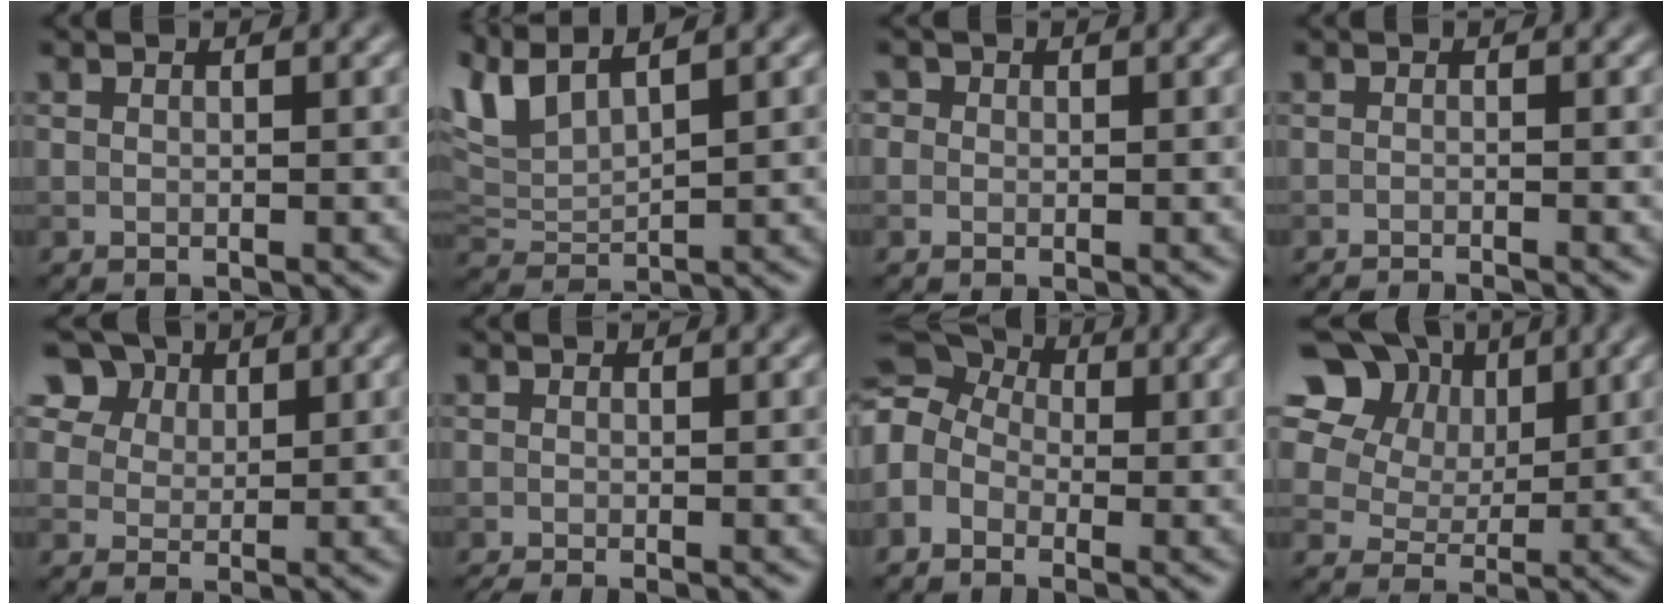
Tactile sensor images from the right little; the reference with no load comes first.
{"total": 5.6, "force": [4.1, 1.7, 3.4], "torque": [-0.088, 0.019, 0.082]}
{"total": 1.2, "force": [0.5, 1.1, 0.3], "torque": [-0.002, -0.001, -0.007]}
{"total": 2.7, "force": [-2.4, 0.4, 1.0], "torque": [-0.010, -0.003, -0.039]}
{"total": 8.6, "force": [5.3, 5.8, 3.4], "torque": [-0.087, 0.009, 0.091]}
{"total": 1.5, "force": [-1.1, 0.2, 1.0], "torque": [-0.008, -0.009, -0.021]}
{"total": 8.1, "force": [0.3, 6.5, 4.9], "torque": [-0.104, 0.032, -0.039]}
{"total": 17.4, "force": [8.6, 12.7, 8.1], "torque": [-0.199, 0.043, 0.171]}